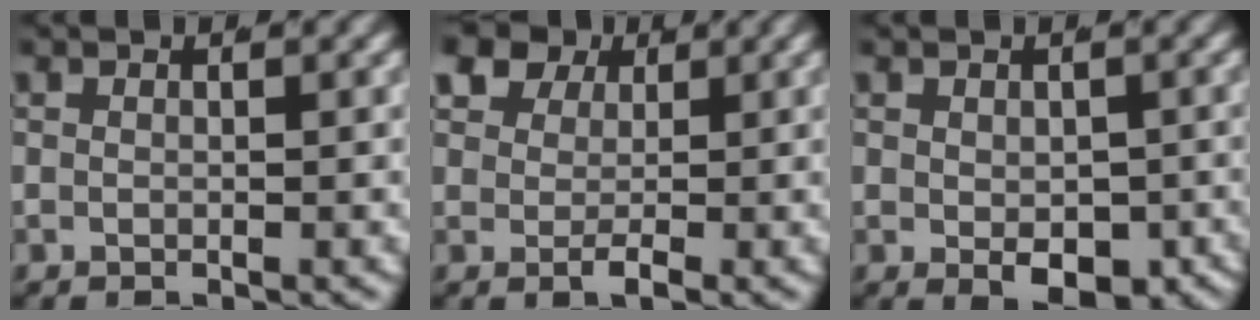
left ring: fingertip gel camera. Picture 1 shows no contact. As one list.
[{"total": 6.6, "force": [3.1, 4.7, 3.6], "torque": [-0.065, -0.003, 0.050]}, {"total": 3.5, "force": [-1.7, 1.5, 2.6], "torque": [-0.041, -0.024, -0.010]}]